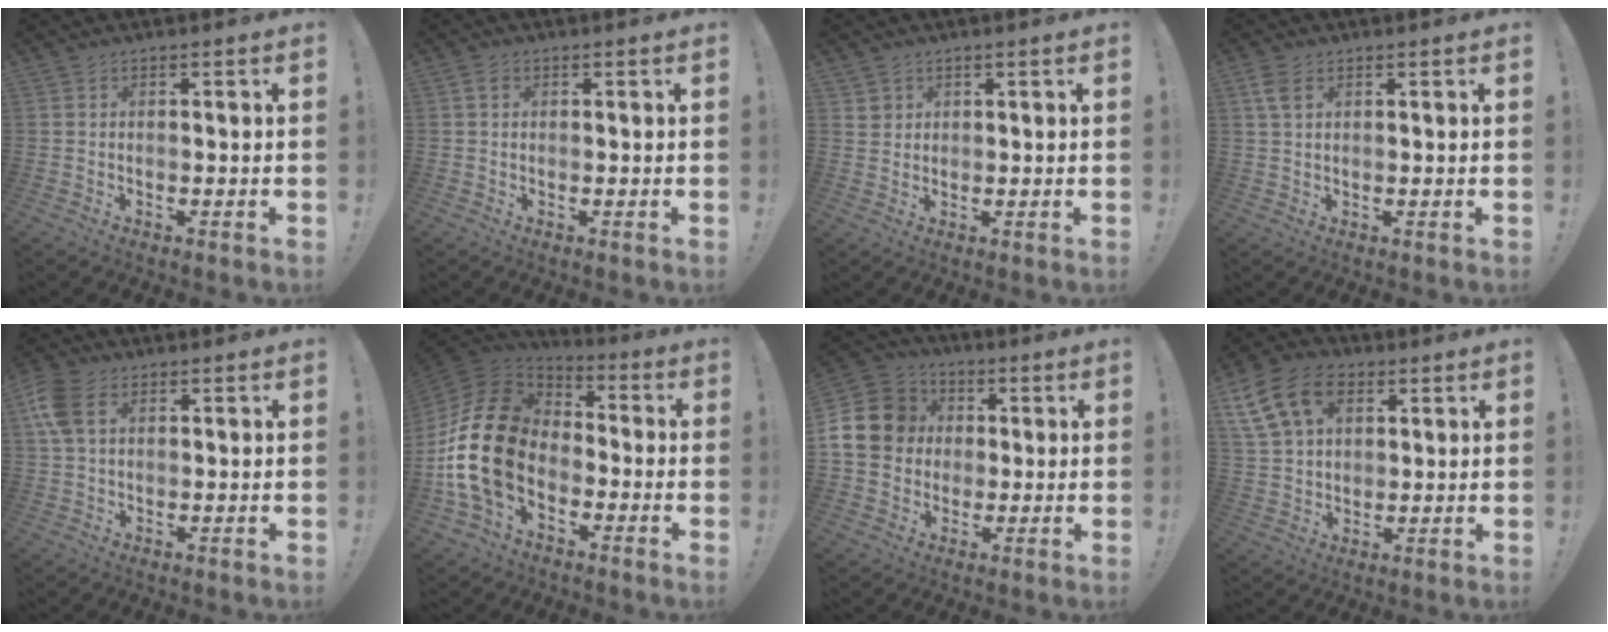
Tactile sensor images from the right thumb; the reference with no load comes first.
{"total": 1.9, "force": [0.8, 1.4, 1.1], "torque": [-0.017, 0.003, 0.014]}
{"total": 2.7, "force": [1.8, 2.0, 0.4], "torque": [0.000, -0.011, 0.031]}
{"total": 4.3, "force": [2.1, 2.4, 2.9], "torque": [-0.059, 0.001, 0.042]}
{"total": 8.4, "force": [2.9, 5.5, 5.7], "torque": [-0.129, 0.005, 0.058]}
{"total": 21.1, "force": [-3.7, 14.8, 14.5], "torque": [-0.287, 0.030, -0.058]}
{"total": 16.1, "force": [1.6, 14.2, 7.3], "torque": [-0.128, 0.007, 0.038]}
{"total": 16.9, "force": [7.1, 11.9, 9.7], "torque": [-0.173, -0.024, 0.135]}